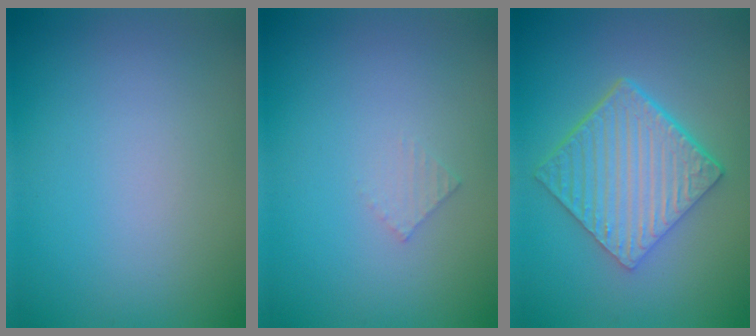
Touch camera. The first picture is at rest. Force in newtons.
{"total": 0.8, "press": 0.8, "slide": 0.1}
{"total": 6.3, "press": 4.6, "slide": 4.3}